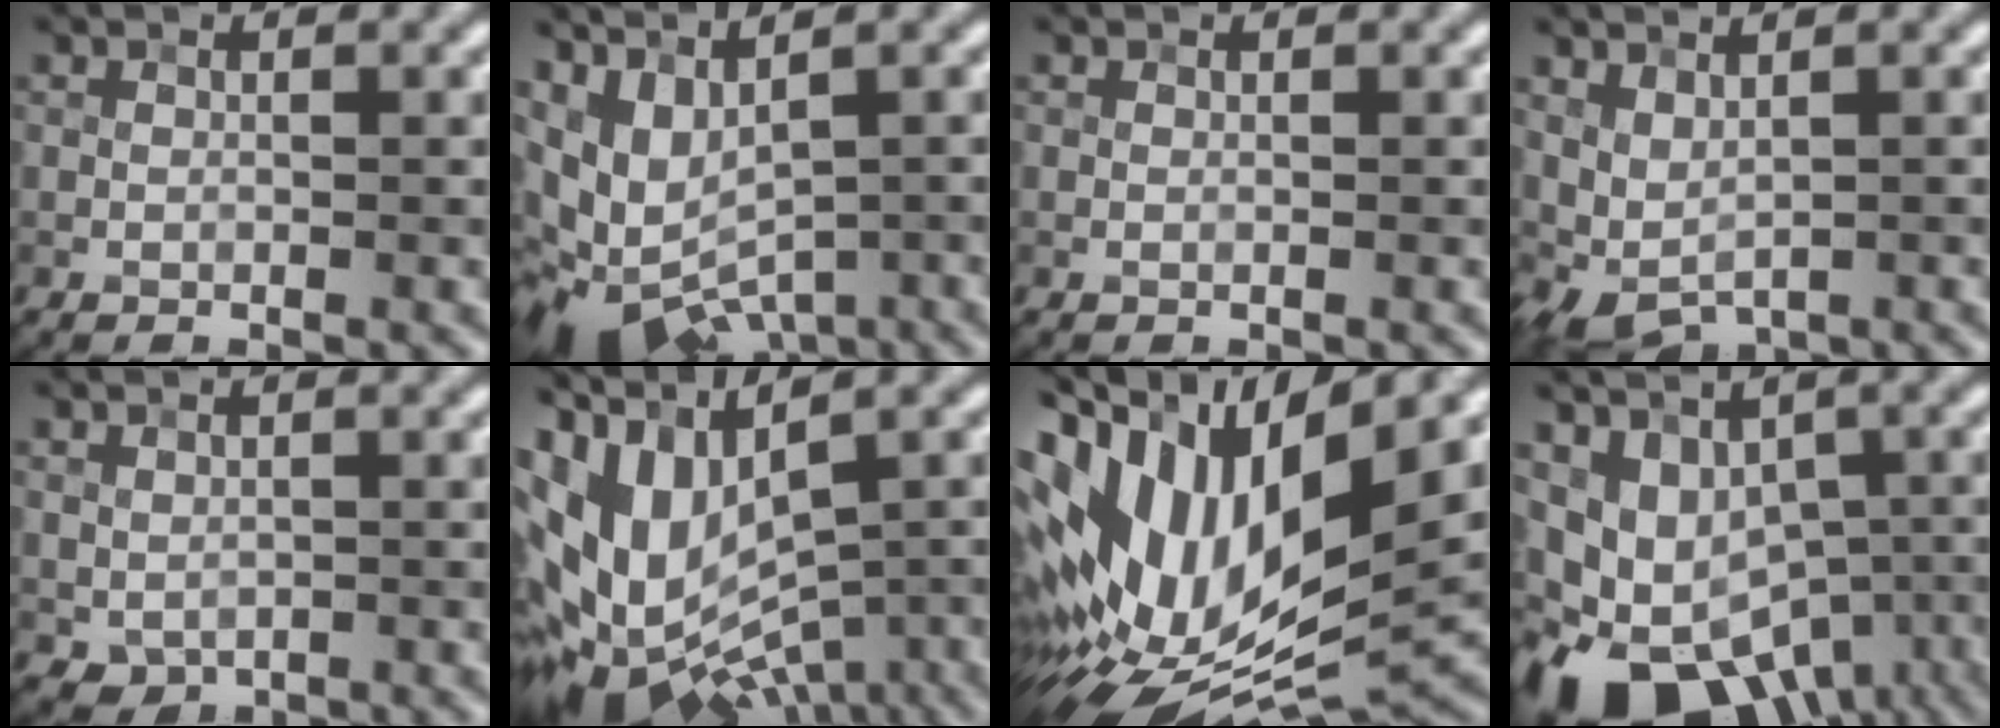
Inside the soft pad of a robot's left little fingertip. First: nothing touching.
{"total": 8.5, "force": [-1.8, 4.9, 6.7], "torque": [-0.114, -0.017, -0.011]}
{"total": 0.0}
{"total": 2.7, "force": [0.9, 1.2, 2.2], "torque": [-0.049, -0.009, 0.026]}
{"total": 1.4, "force": [-0.1, 1.1, 0.9], "torque": [-0.018, -0.005, 0.005]}
{"total": 14.0, "force": [-0.7, 7.9, 11.5], "torque": [-0.207, -0.020, 0.028]}
{"total": 14.7, "force": [2.9, 7.5, 12.3], "torque": [-0.243, 0.013, 0.056]}
{"total": 14.0, "force": [-7.1, 8.9, 8.2], "torque": [-0.127, -0.012, -0.090]}